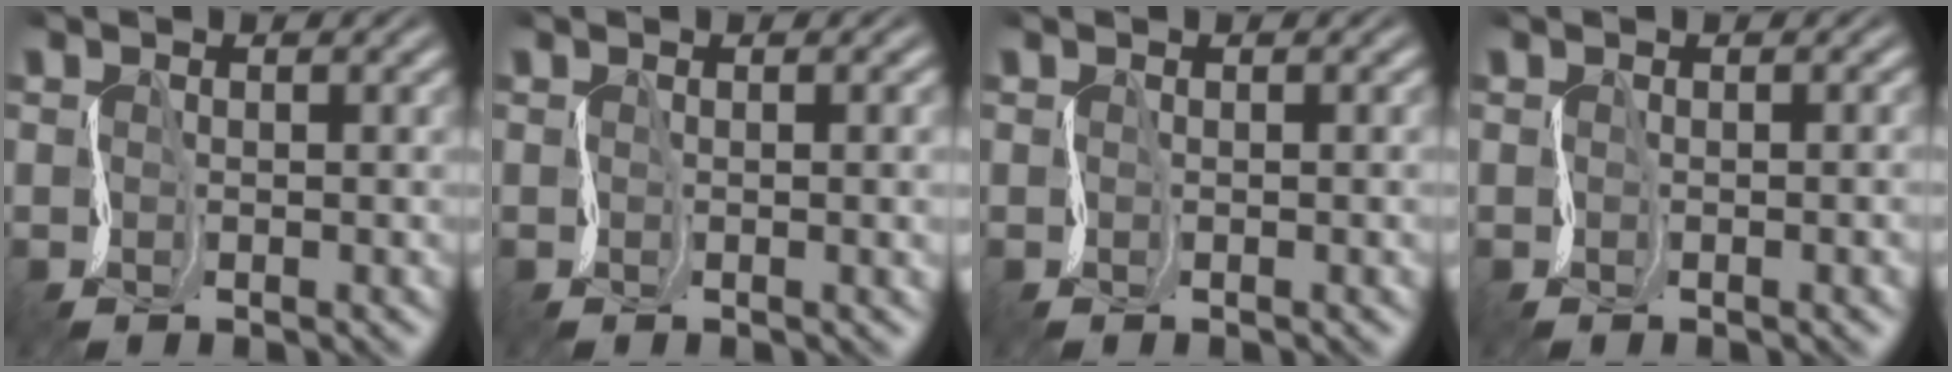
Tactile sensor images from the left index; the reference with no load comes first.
{"total": 4.0, "force": [0.4, 1.8, 3.5], "torque": [-0.021, 0.014, -0.002]}
{"total": 1.3, "force": [0.1, 0.6, 1.2], "torque": [-0.002, 0.004, -0.006]}
{"total": 3.3, "force": [-0.2, 1.6, 2.9], "torque": [-0.018, 0.010, -0.007]}